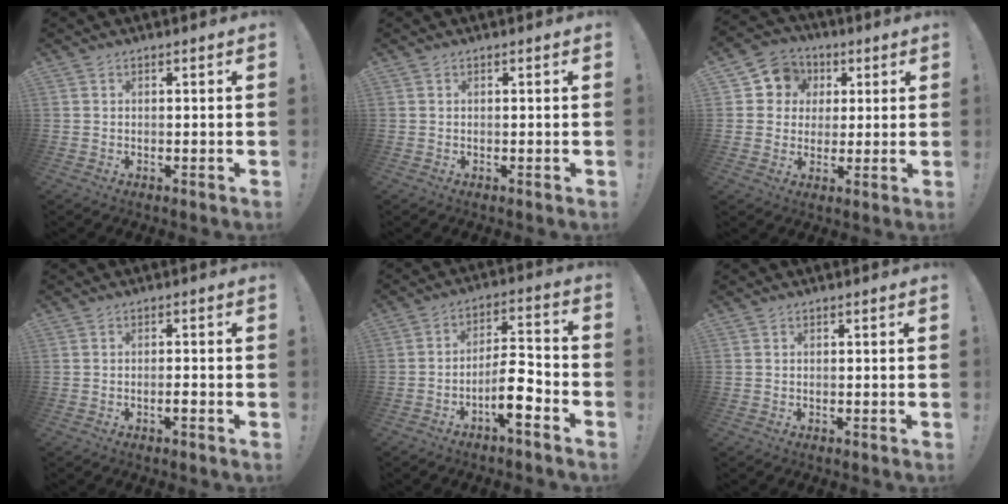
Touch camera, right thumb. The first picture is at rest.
{"total": 0.0}
{"total": 8.8, "force": [1.6, 8.3, 2.2], "torque": [-0.032, 0.002, 0.038]}
{"total": 1.6, "force": [-1.1, 0.2, 1.2], "torque": [-0.026, 0.004, -0.017]}
{"total": 10.7, "force": [-5.3, 3.1, 8.7], "torque": [-0.148, 0.023, -0.093]}
{"total": 0.0}